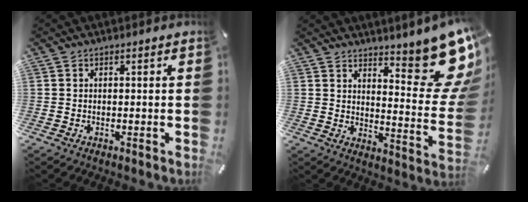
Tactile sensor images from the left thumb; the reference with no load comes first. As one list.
[{"total": 16.9, "force": [11.3, 5.8, 11.2], "torque": [-0.125, -0.107, 0.190]}]